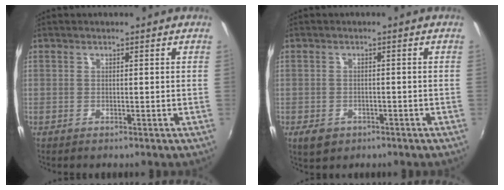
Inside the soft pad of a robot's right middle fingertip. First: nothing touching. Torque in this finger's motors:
{"motor_torque": [0.42, -0.37, 0.10, 0.03]}